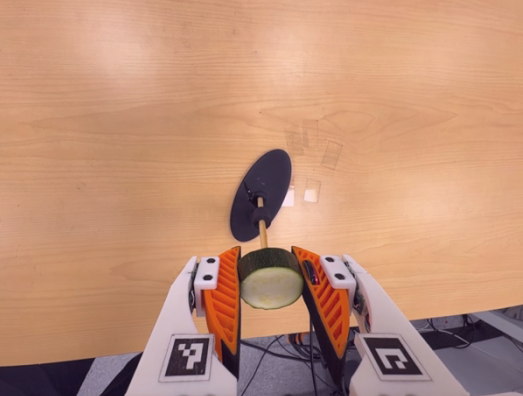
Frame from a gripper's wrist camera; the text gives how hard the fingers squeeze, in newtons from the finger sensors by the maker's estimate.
{"total": 10.5, "left": 9.5, "right": 11.5}